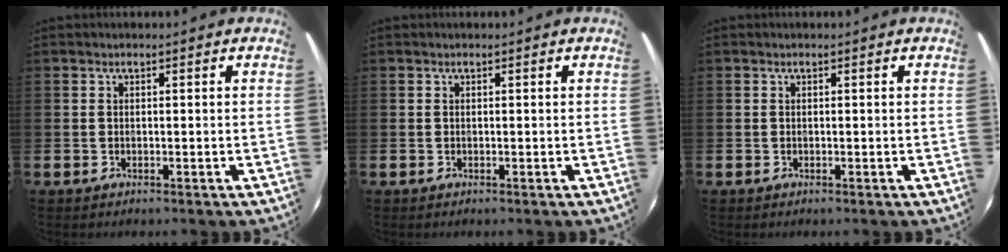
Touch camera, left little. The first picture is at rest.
{"total": 0.0}
{"total": 0.0}